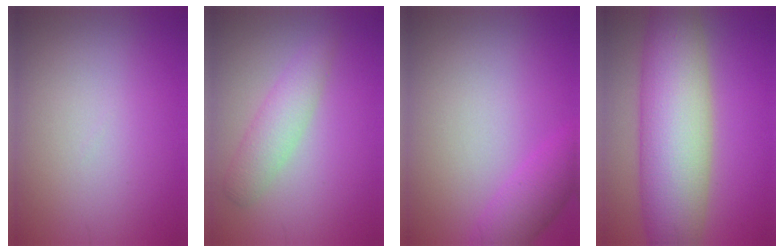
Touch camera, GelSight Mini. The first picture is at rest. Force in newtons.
{"total": 2.9, "press": 2.9, "slide": 0.1}
{"total": 3.0, "press": 3.0, "slide": 0.1}
{"total": 10.8, "press": 10.8, "slide": 0.7}